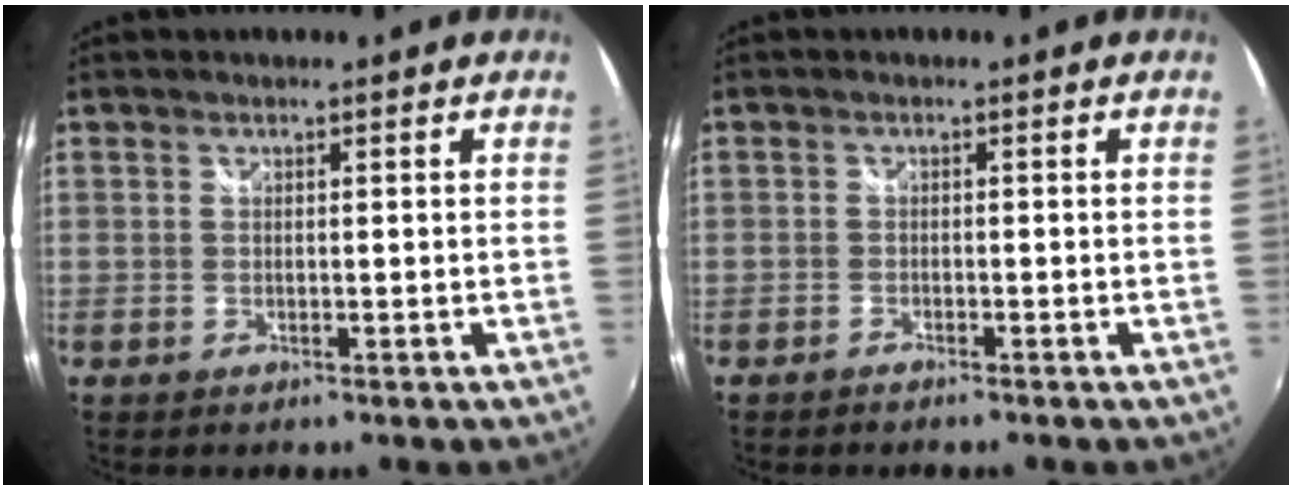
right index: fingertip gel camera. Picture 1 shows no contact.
{"total": 1.1, "force": [-1.1, 0.0, 0.2], "torque": [-0.015, -0.003, -0.021]}